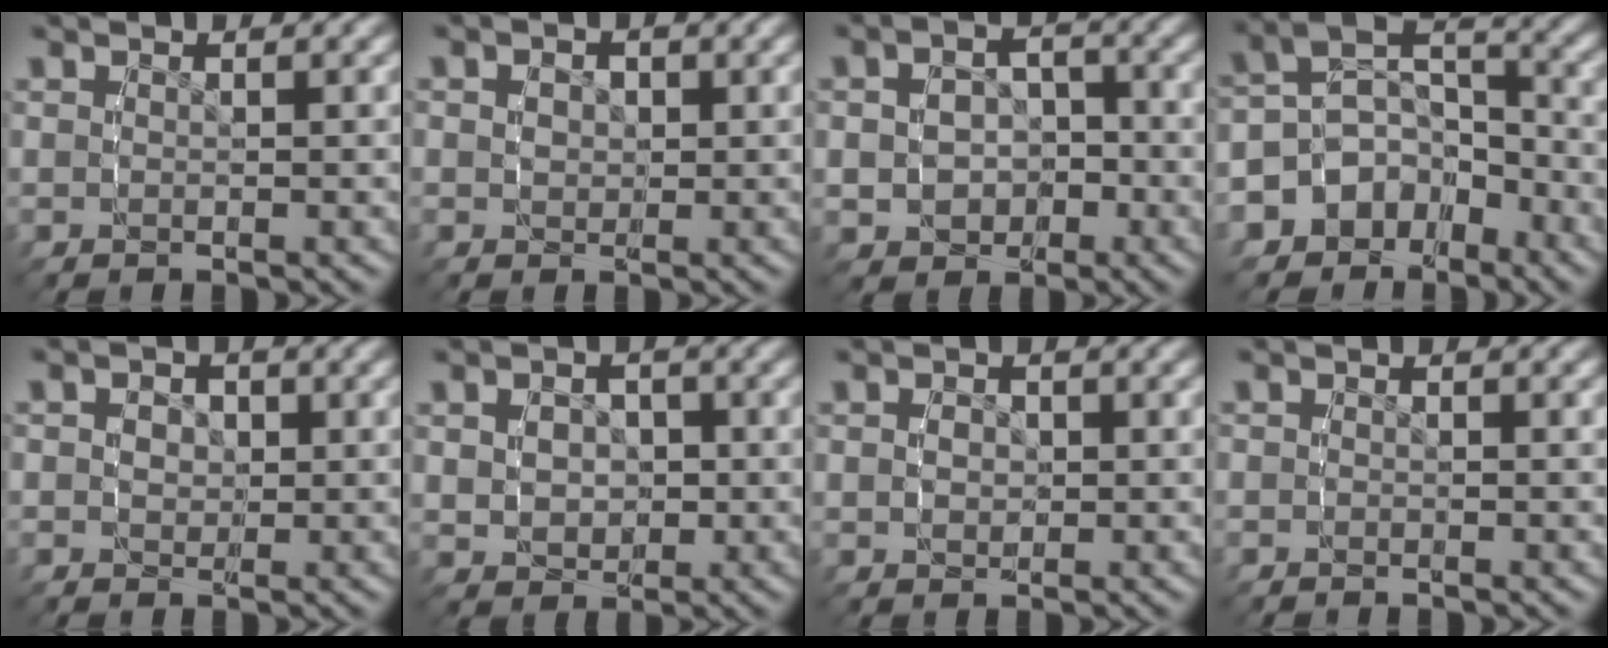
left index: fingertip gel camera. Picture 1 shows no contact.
{"total": 1.5, "force": [-1.1, 1.0, 0.2], "torque": [-0.006, -0.015, -0.013]}
{"total": 5.2, "force": [-2.0, 4.3, 2.2], "torque": [-0.031, -0.023, -0.032]}
{"total": 11.6, "force": [-5.6, 9.6, 3.3], "torque": [-0.087, -0.040, -0.108]}
{"total": 1.8, "force": [-1.2, 1.3, 0.2], "torque": [-0.007, -0.018, -0.015]}
{"total": 3.8, "force": [-1.0, 3.2, 1.8], "torque": [-0.033, -0.019, -0.012]}
{"total": 1.4, "force": [-0.8, 1.1, 0.5], "torque": [-0.012, -0.010, -0.009]}
{"total": 0.9, "force": [-0.9, -0.1, -0.2], "torque": [0.003, -0.003, -0.018]}